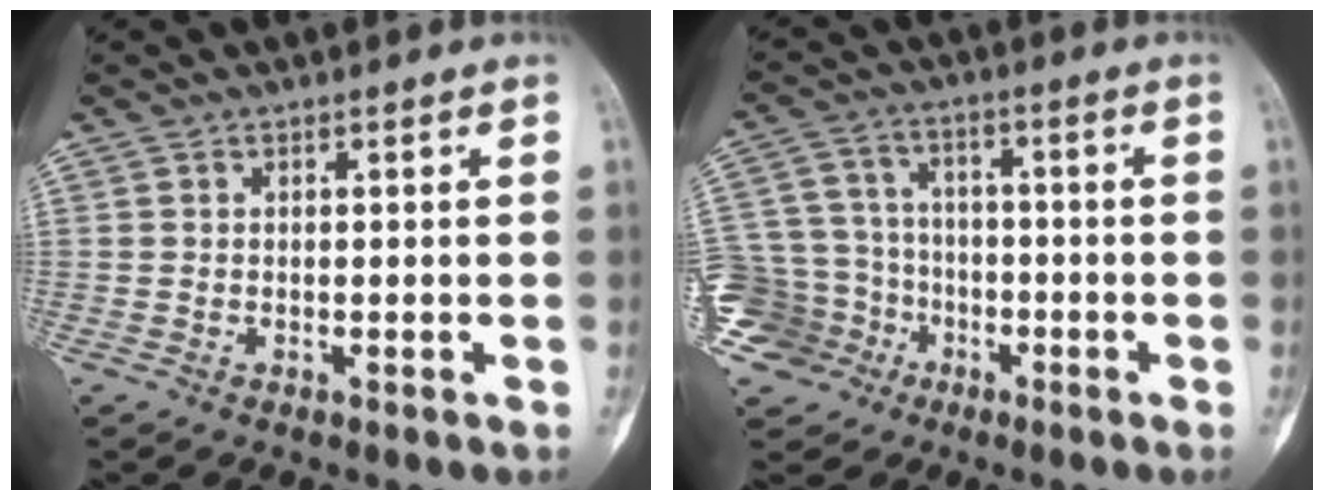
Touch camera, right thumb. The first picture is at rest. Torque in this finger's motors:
{"motor_torque": [-0.07, -0.29, -0.63, -0.61, 0.00]}